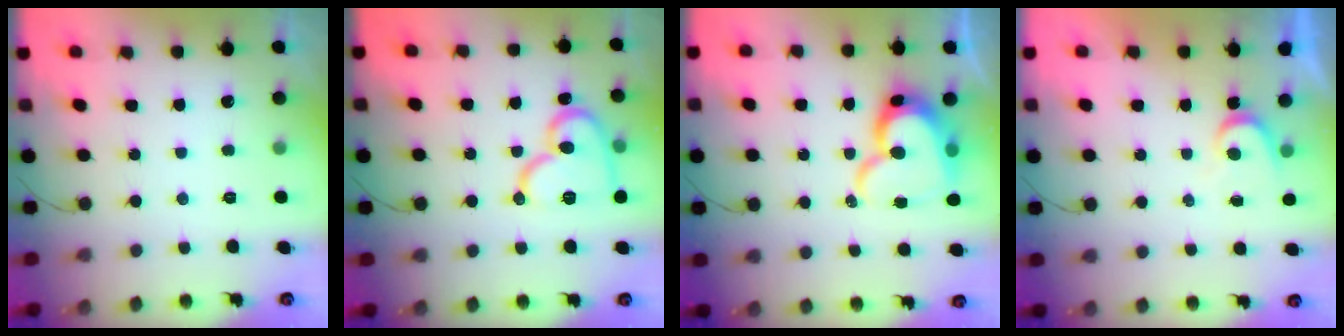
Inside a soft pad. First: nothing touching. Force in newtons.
{"total": 15.7, "press": 15.6, "slide": 1.6}
{"total": 16.2, "press": 16.2, "slide": 1.5}
{"total": 3.7, "press": 3.6, "slide": 0.4}